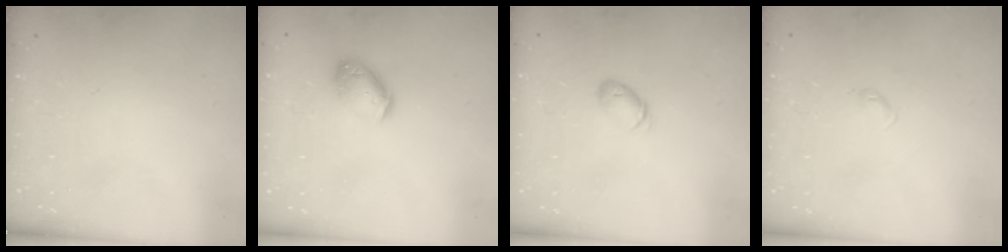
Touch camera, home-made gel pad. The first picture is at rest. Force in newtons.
{"total": 9.6, "press": 9.5, "slide": 1.4}
{"total": 5.7, "press": 5.6, "slide": 1.2}
{"total": 2.4, "press": 2.4, "slide": 0.4}